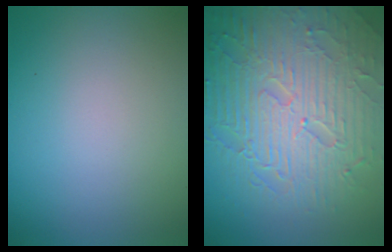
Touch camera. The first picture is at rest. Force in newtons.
{"total": 9.5, "press": 6.4, "slide": 7.0}